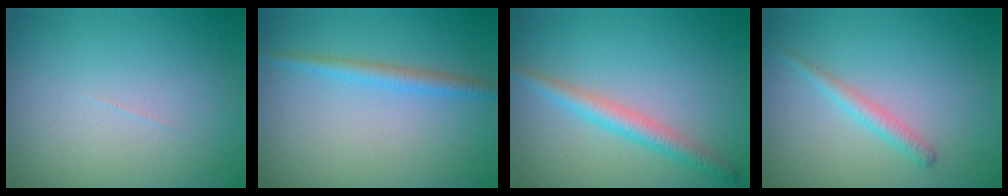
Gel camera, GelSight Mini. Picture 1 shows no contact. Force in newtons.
{"total": 1.9, "press": 1.9, "slide": 0.1}
{"total": 2.6, "press": 2.6, "slide": 0.1}
{"total": 1.6, "press": 1.6, "slide": 0.0}